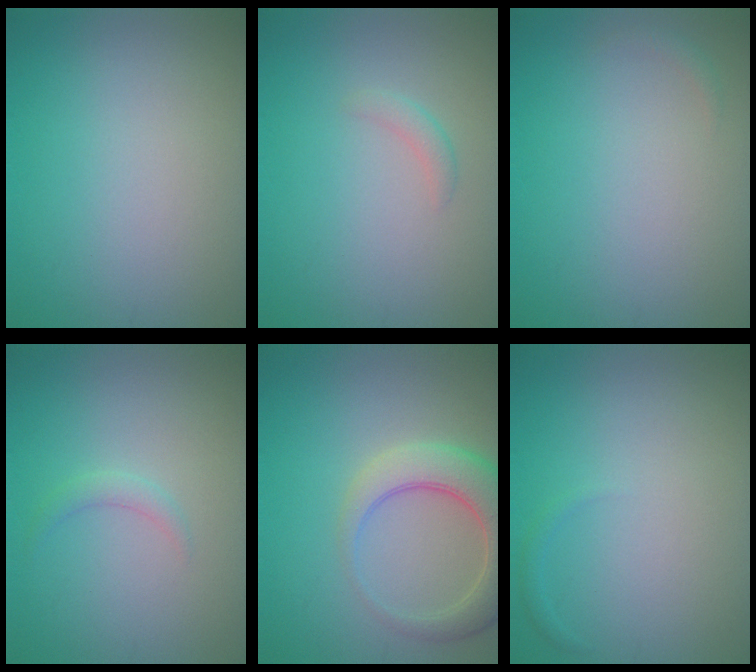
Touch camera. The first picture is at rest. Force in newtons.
{"total": 1.0, "press": 1.0, "slide": 0.0}
{"total": 0.6, "press": 0.6, "slide": 0.1}
{"total": 1.1, "press": 1.1, "slide": 0.0}
{"total": 5.5, "press": 5.5, "slide": 0.5}
{"total": 0.5, "press": 0.5, "slide": 0.1}